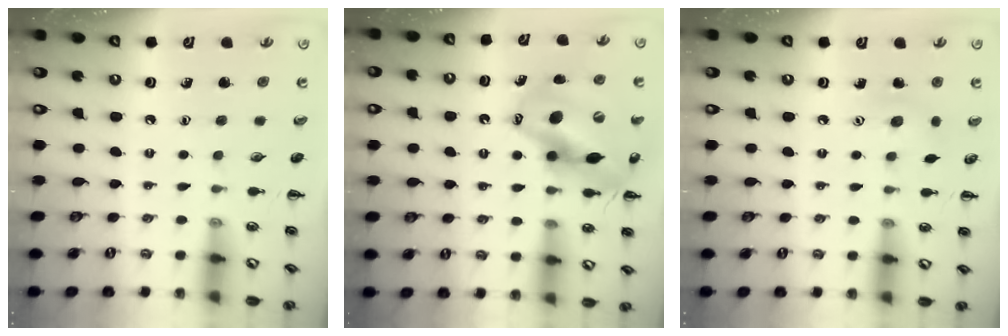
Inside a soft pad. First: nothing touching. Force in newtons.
{"total": 16.1, "press": 15.4, "slide": 4.7}
{"total": 3.9, "press": 3.7, "slide": 1.0}